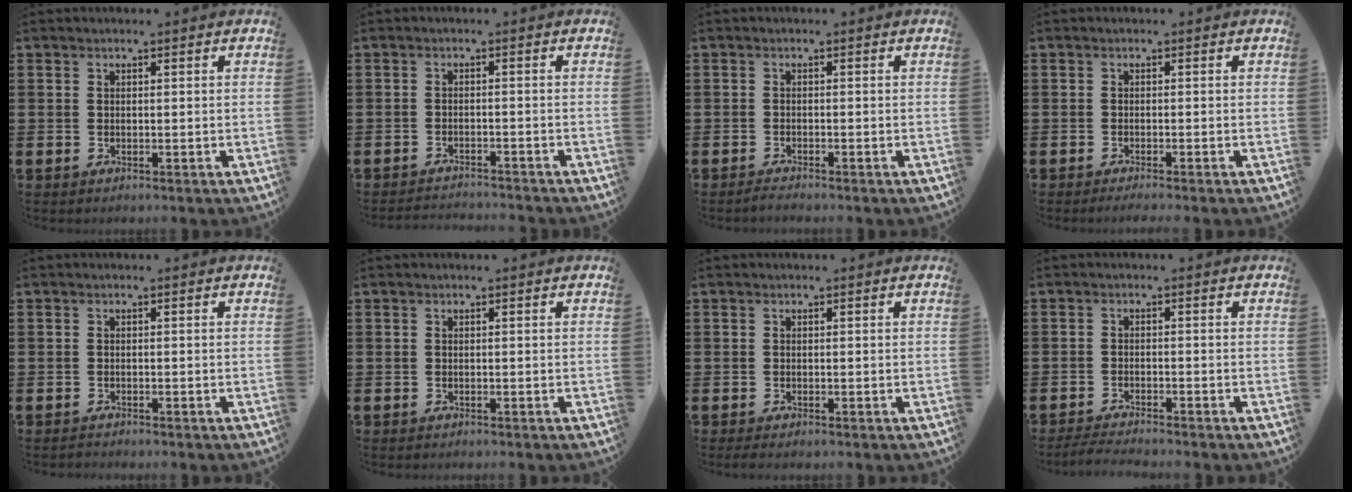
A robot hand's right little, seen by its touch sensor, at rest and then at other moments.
{"total": 1.6, "force": [-1.6, -0.1, -0.1], "torque": [-0.002, 0.004, -0.034]}
{"total": 0.9, "force": [-0.8, 0.0, 0.4], "torque": [-0.008, -0.003, -0.015]}
{"total": 0.7, "force": [-0.6, -0.1, 0.4], "torque": [-0.006, -0.003, -0.012]}
{"total": 0.5, "force": [-0.5, 0.0, -0.1], "torque": [0.000, -0.002, -0.011]}
{"total": 0.0}
{"total": 0.6, "force": [-0.4, 0.1, 0.4], "torque": [-0.007, -0.001, -0.008]}
{"total": 2.0, "force": [-1.9, -0.1, 0.6], "torque": [-0.009, 0.004, -0.038]}